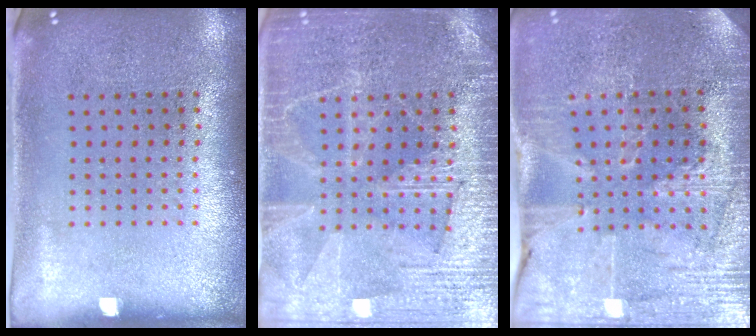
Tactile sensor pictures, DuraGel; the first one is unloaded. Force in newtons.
{"total": 3.7, "press": 3.6, "slide": 0.7}
{"total": 3.4, "press": 3.3, "slide": 0.7}